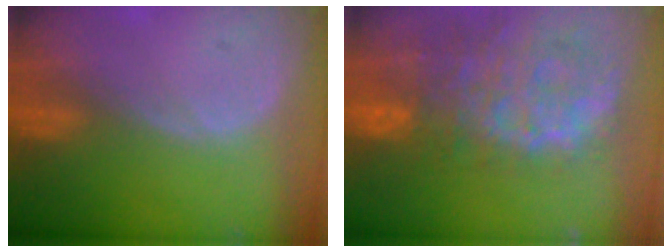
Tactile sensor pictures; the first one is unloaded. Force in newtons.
{"total": 13.6, "press": 11.0, "slide": 7.9}